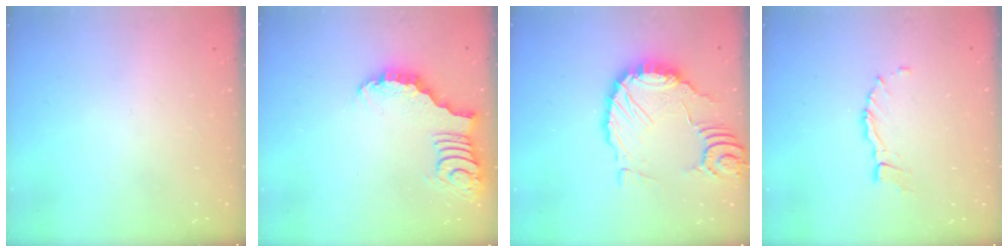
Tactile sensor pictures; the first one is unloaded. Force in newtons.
{"total": 2.8, "press": 2.7, "slide": 0.5}
{"total": 13.4, "press": 13.3, "slide": 1.6}
{"total": 4.8, "press": 4.7, "slide": 0.2}